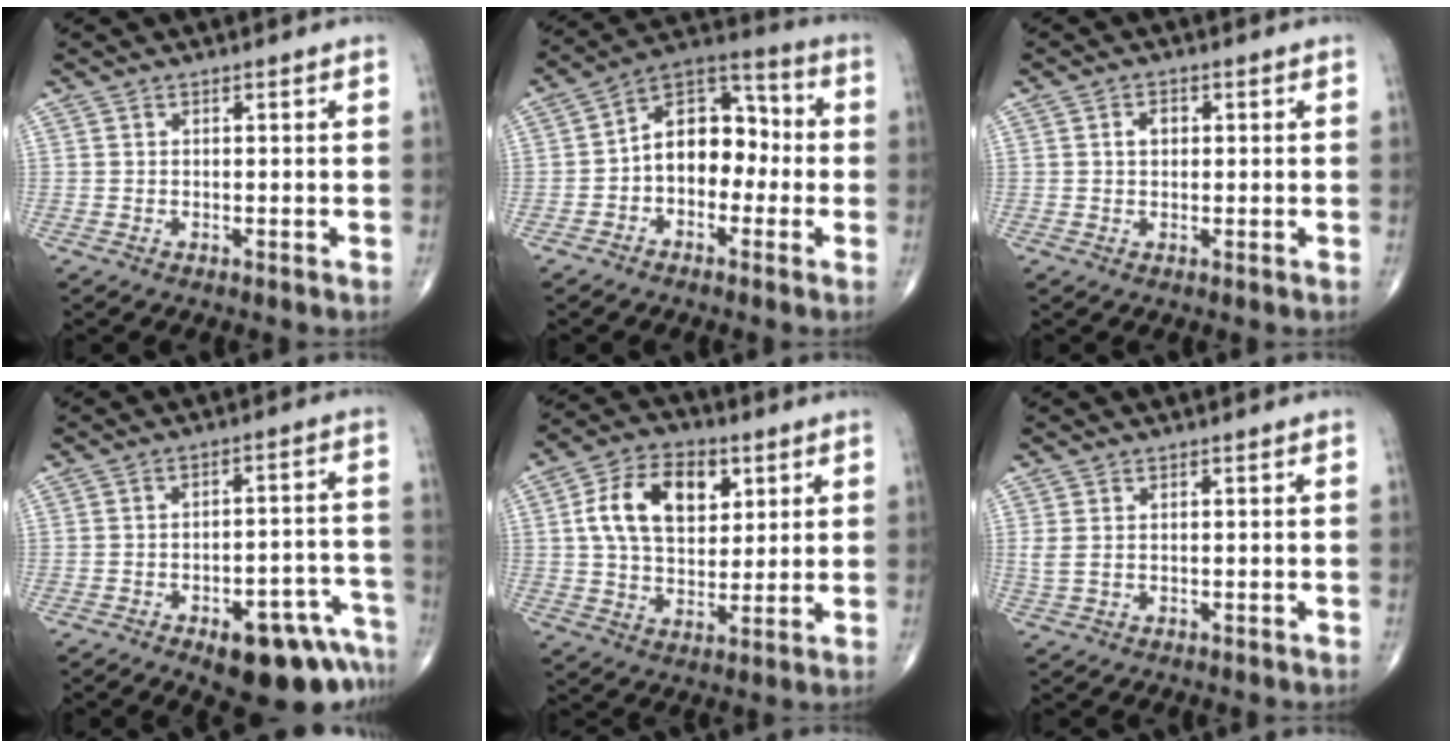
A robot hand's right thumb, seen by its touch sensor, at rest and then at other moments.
{"total": 12.2, "force": [-1.5, 8.4, 8.7], "torque": [-0.100, 0.048, -0.043]}
{"total": 2.2, "force": [0.4, 1.6, 1.5], "torque": [-0.018, 0.006, 0.005]}
{"total": 14.7, "force": [-9.1, 6.1, 9.7], "torque": [-0.063, 0.080, -0.114]}
{"total": 14.3, "force": [4.3, 9.2, 10.1], "torque": [-0.147, -0.002, 0.074]}
{"total": 2.0, "force": [0.3, 1.2, 1.6], "torque": [-0.045, 0.006, 0.012]}